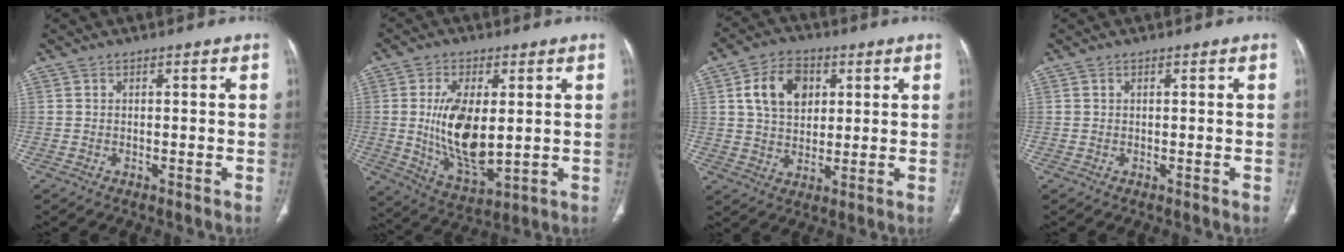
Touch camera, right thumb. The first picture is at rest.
{"total": 14.1, "force": [0.9, 6.8, 12.3], "torque": [-0.219, -0.022, 0.029]}
{"total": 10.6, "force": [3.3, 7.5, 6.7], "torque": [-0.094, -0.004, 0.059]}
{"total": 0.0}